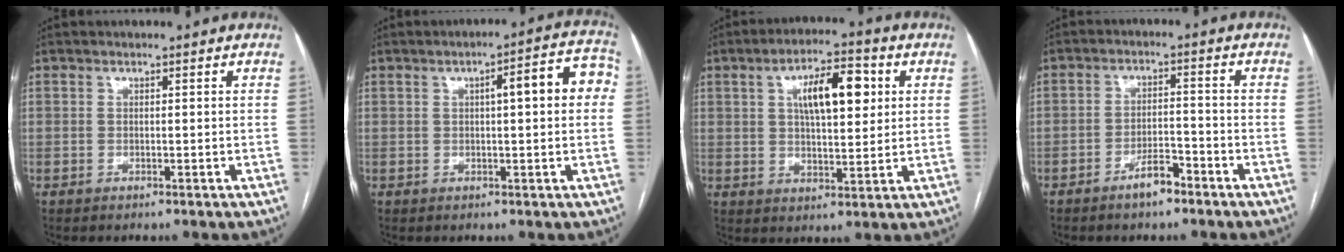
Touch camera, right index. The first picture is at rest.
{"total": 8.1, "force": [1.2, 1.6, 7.9], "torque": [-0.098, 0.030, 0.010]}
{"total": 10.2, "force": [3.1, 3.5, 9.1], "torque": [-0.152, 0.016, 0.051]}
{"total": 4.4, "force": [-3.2, 1.3, 2.8], "torque": [-0.049, 0.004, -0.057]}